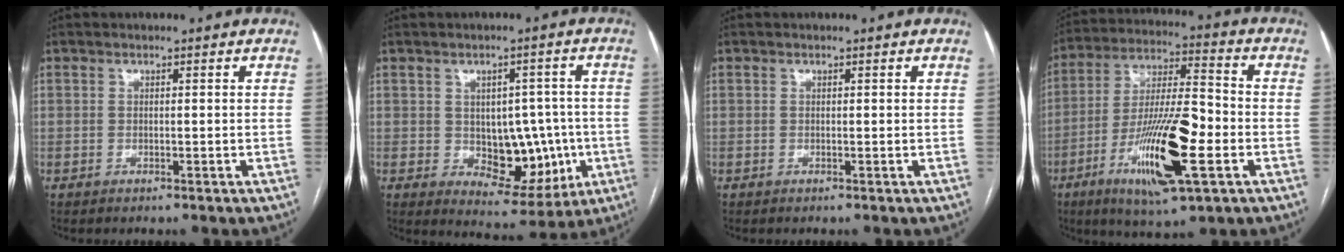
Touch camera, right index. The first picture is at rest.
{"total": 10.1, "force": [-1.1, 6.3, 7.8], "torque": [-0.092, 0.014, 0.004]}
{"total": 0.0}
{"total": 17.5, "force": [-6.1, 3.1, 16.2], "torque": [-0.306, -0.012, -0.101]}